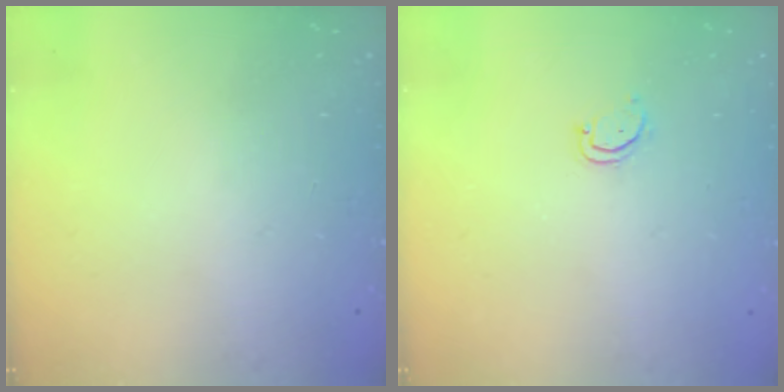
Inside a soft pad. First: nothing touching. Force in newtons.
{"total": 2.6, "press": 2.6, "slide": 0.2}